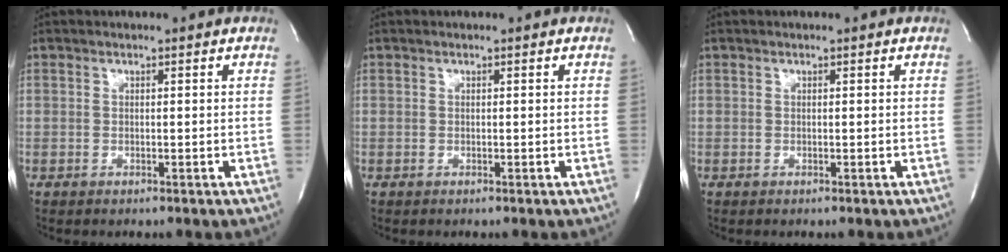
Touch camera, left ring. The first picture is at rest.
{"total": 0.0}
{"total": 0.0}